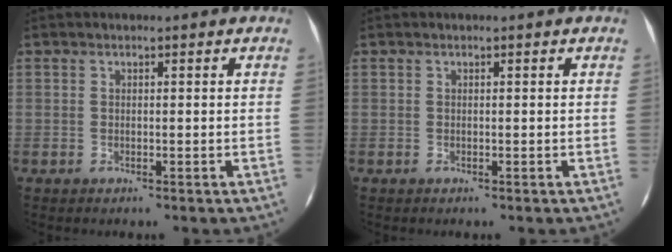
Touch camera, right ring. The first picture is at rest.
{"total": 0.0}